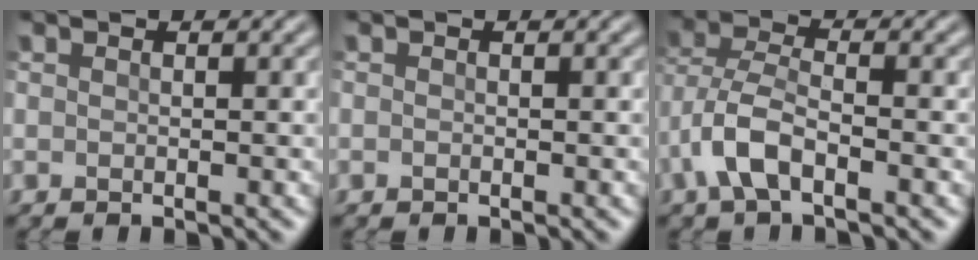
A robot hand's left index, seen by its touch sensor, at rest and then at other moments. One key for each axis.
{"total": 0.0}
{"total": 4.9, "fx": -2.2, "fy": 2.1, "fz": 3.8, "tx": -0.087, "ty": 0.004, "tz": -0.053}